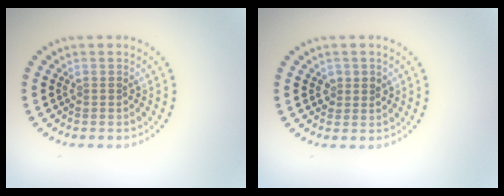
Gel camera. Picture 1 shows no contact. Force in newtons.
{"total": 1.3, "press": 1.3, "slide": 0.3}